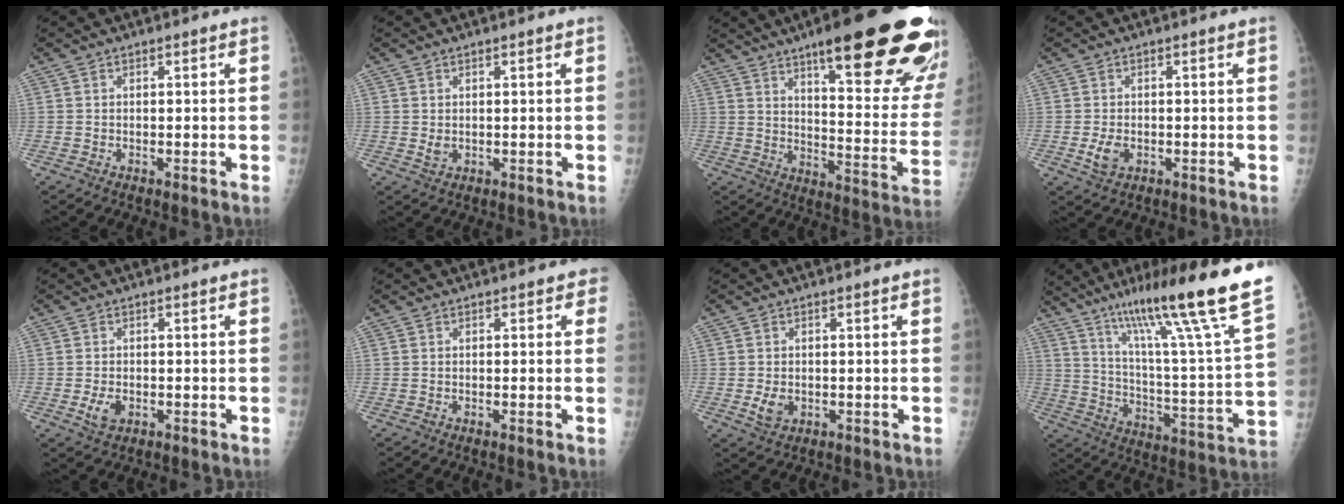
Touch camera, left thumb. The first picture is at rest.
{"total": 1.9, "force": [0.7, 1.0, 1.4], "torque": [-0.020, -0.007, 0.016]}
{"total": 30.1, "force": [18.1, 6.6, 23.1], "torque": [-0.234, -0.063, 0.254]}
{"total": 3.0, "force": [-0.6, 2.0, 2.2], "torque": [-0.042, -0.004, -0.008]}
{"total": 3.0, "force": [-0.8, 1.9, 2.1], "torque": [-0.039, -0.002, -0.010]}
{"total": 1.5, "force": [0.6, 1.0, 1.0], "torque": [0.012, 0.002, -0.001]}
{"total": 2.9, "force": [-0.4, 2.1, 2.0], "torque": [-0.034, -0.004, -0.001]}
{"total": 28.6, "force": [19.3, 1.6, 21.1], "torque": [-0.315, -0.084, 0.297]}